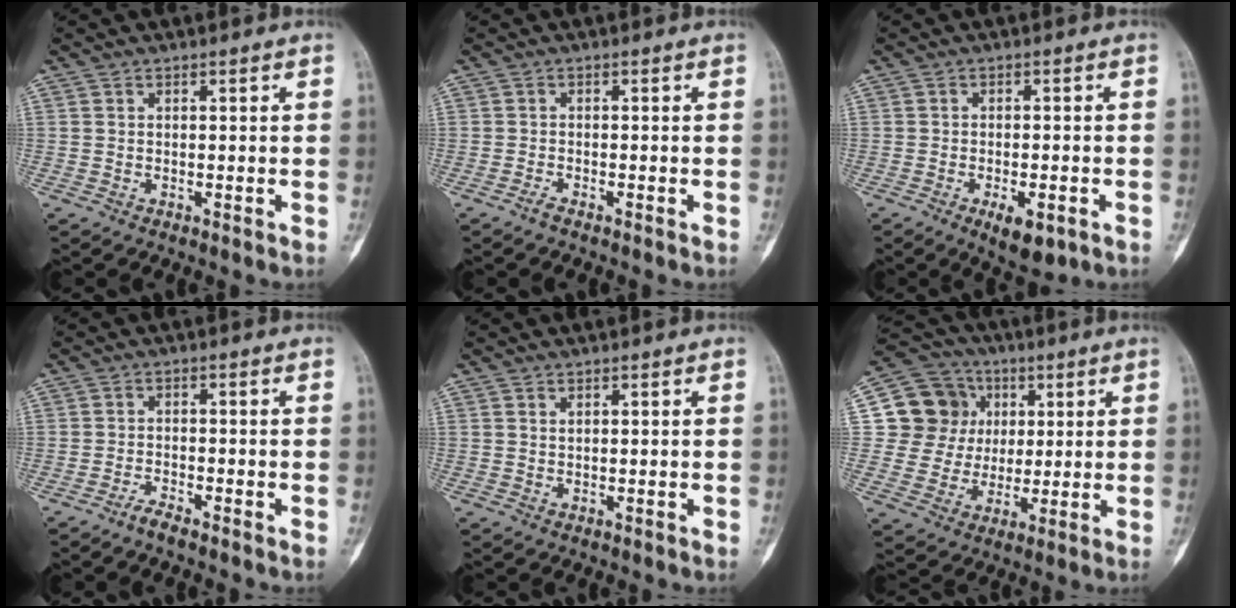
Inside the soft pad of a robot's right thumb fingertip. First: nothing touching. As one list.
[{"total": 1.0, "force": [-0.9, 0.0, 0.4], "torque": [-0.014, 0.000, -0.021]}, {"total": 6.1, "force": [-2.7, 2.5, 4.8], "torque": [-0.067, 0.003, -0.031]}, {"total": 2.1, "force": [-1.8, 0.0, 0.9], "torque": [-0.026, 0.005, -0.039]}, {"total": 0.5, "force": [0.4, 0.2, 0.2], "torque": [0.005, -0.001, 0.006]}, {"total": 13.6, "force": [3.3, 12.7, 3.5], "torque": [-0.021, 0.013, 0.061]}]